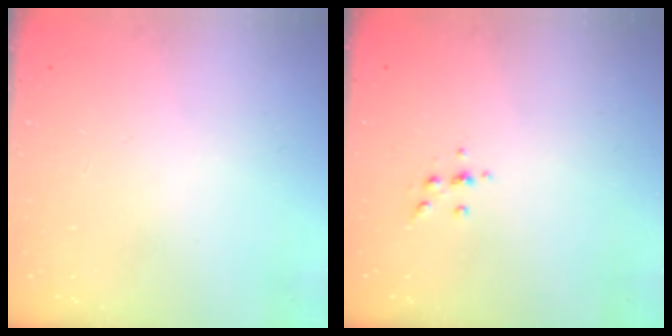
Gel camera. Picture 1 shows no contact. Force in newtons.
{"total": 3.6, "press": 3.5, "slide": 0.9}